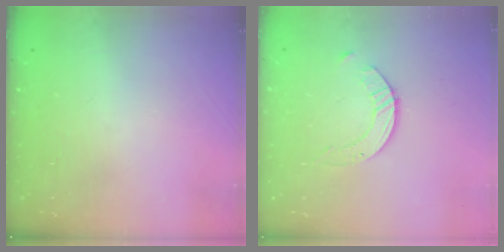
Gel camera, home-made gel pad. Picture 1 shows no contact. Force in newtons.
{"total": 2.6, "press": 2.6, "slide": 0.3}